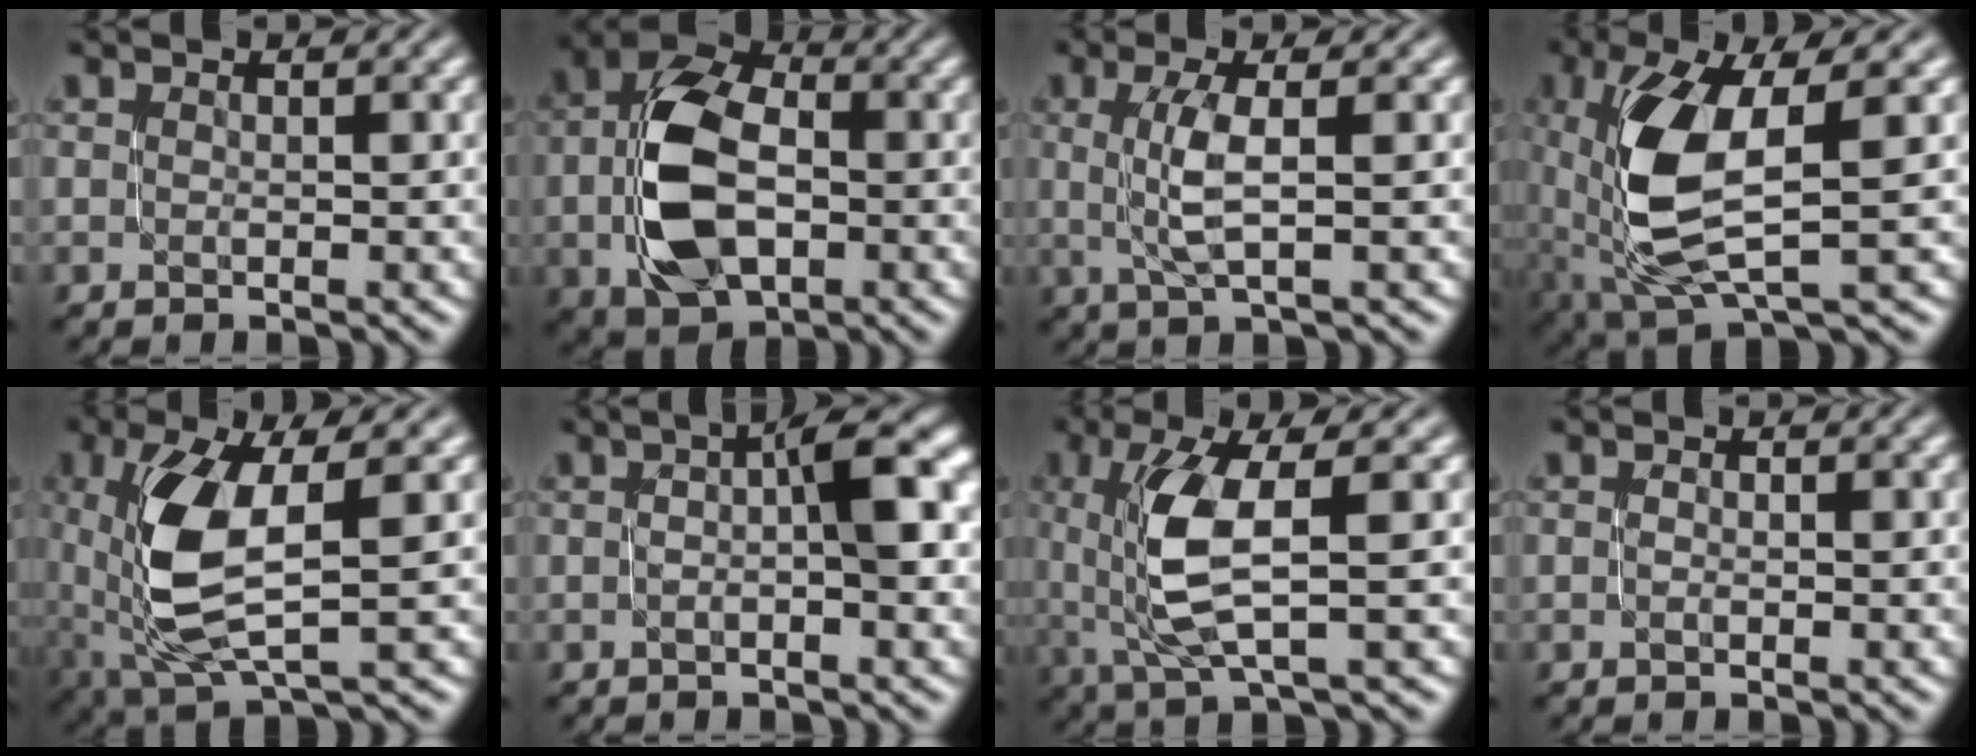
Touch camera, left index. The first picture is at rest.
{"total": 9.6, "force": [-0.9, 6.4, 7.2], "torque": [-0.153, 0.000, -0.018]}
{"total": 3.3, "force": [0.3, 0.8, 3.2], "torque": [-0.070, 0.003, 0.010]}
{"total": 8.8, "force": [0.3, 3.8, 8.0], "torque": [-0.178, -0.012, 0.018]}
{"total": 7.9, "force": [0.5, 3.3, 7.2], "torque": [-0.160, -0.011, 0.020]}
{"total": 5.1, "force": [0.3, 1.2, 4.9], "torque": [-0.070, 0.013, 0.000]}
{"total": 6.5, "force": [0.7, 1.9, 6.2], "torque": [-0.131, -0.004, 0.021]}
{"total": 0.0}